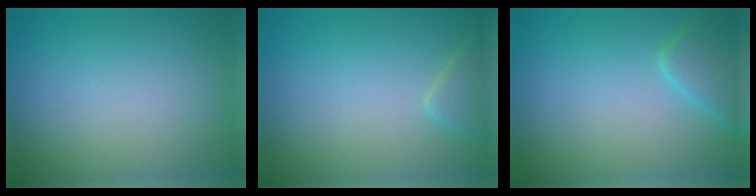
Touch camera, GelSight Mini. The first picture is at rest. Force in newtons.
{"total": 1.6, "press": 1.6, "slide": 0.1}
{"total": 2.7, "press": 2.7, "slide": 0.2}